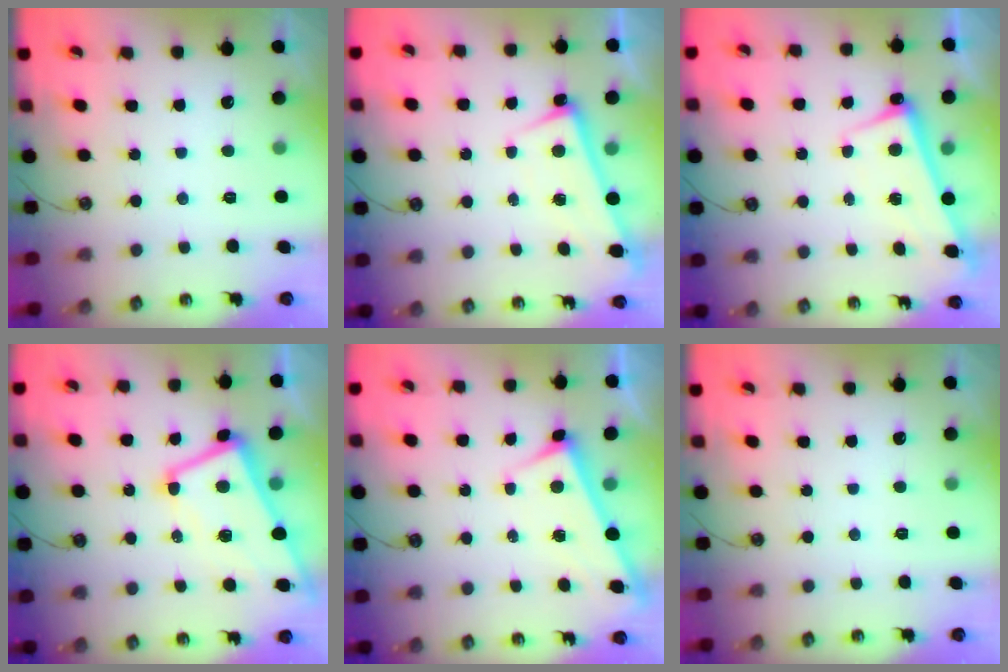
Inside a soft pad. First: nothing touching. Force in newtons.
{"total": 1.0, "press": 0.4, "slide": 0.9}
{"total": 2.8, "press": 2.6, "slide": 1.0}
{"total": 3.1, "press": 2.8, "slide": 1.2}
{"total": 3.3, "press": 3.3, "slide": 0.1}
{"total": 0.0}